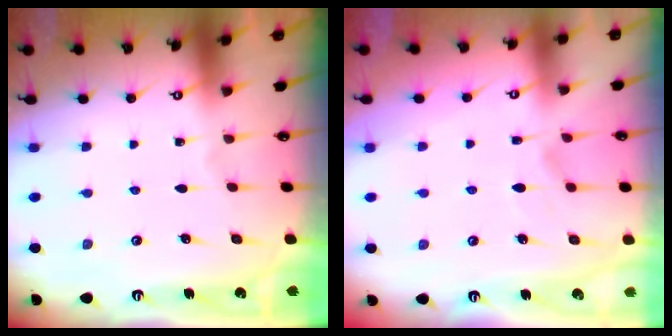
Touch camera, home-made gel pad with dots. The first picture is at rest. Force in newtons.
{"total": 1.6, "press": 1.0, "slide": 1.2}